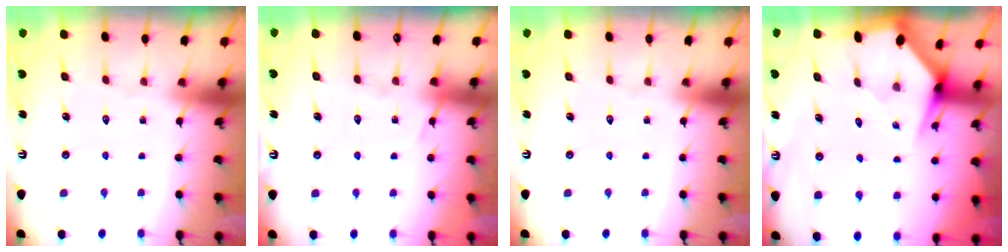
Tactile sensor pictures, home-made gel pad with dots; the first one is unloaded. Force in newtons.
{"total": 4.6, "press": 4.6, "slide": 0.6}
{"total": 0.0}
{"total": 2.8, "press": 2.8, "slide": 0.3}